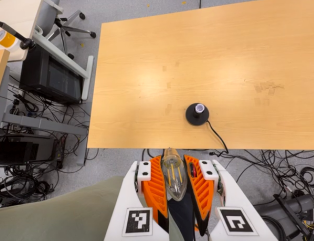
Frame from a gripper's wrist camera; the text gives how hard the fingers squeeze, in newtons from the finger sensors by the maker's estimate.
{"total": 19.8, "left": 21.0, "right": 18.7}